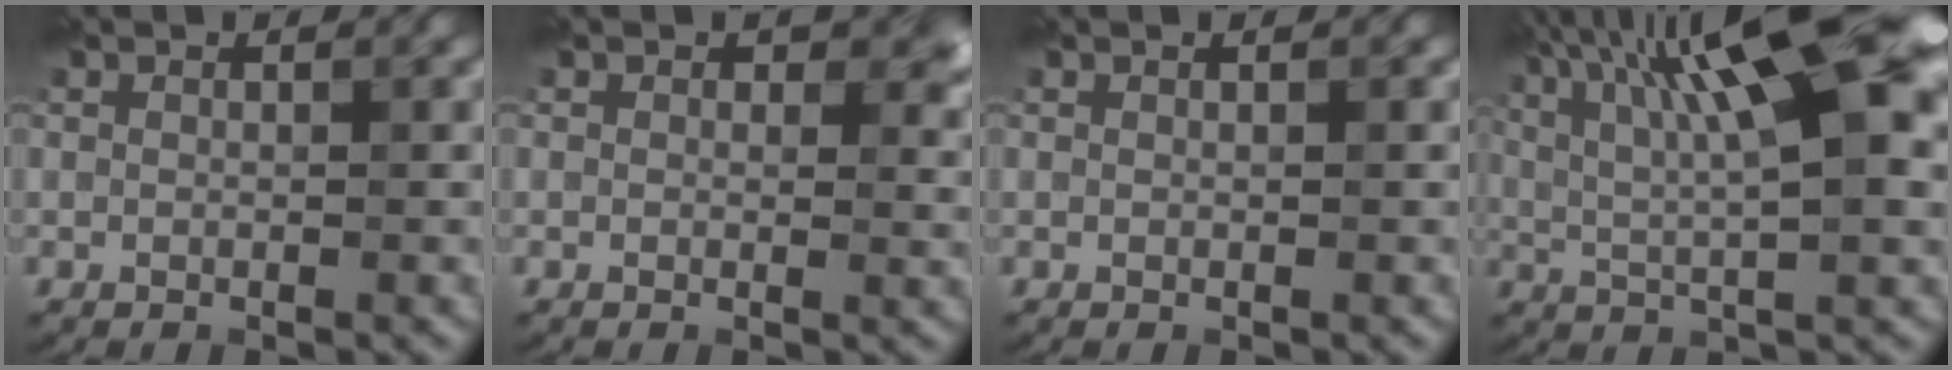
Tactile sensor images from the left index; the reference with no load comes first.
{"total": 2.7, "force": [1.1, 1.7, 1.8], "torque": [-0.014, -0.004, 0.010]}
{"total": 0.0}
{"total": 13.5, "force": [4.7, 3.3, 12.3], "torque": [-0.184, 0.022, 0.071]}